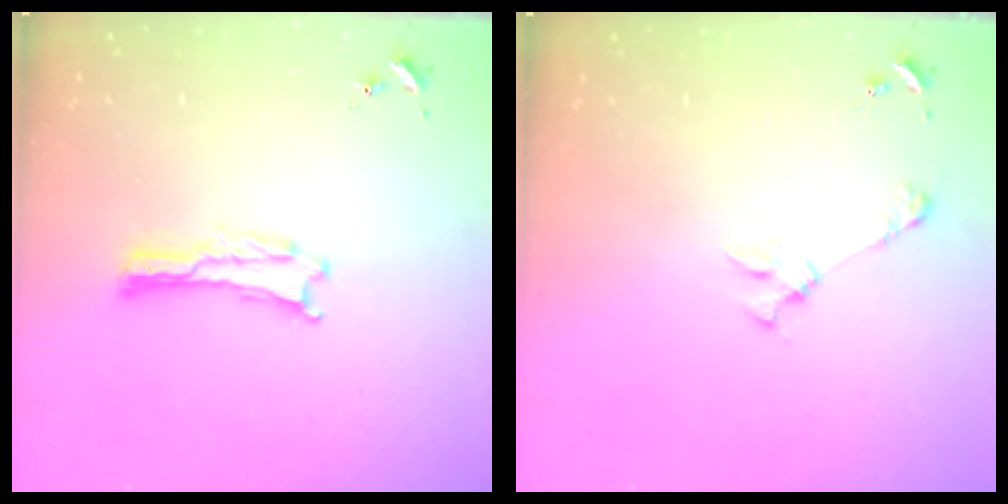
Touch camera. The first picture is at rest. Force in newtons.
{"total": 2.4, "press": 2.4, "slide": 0.3}